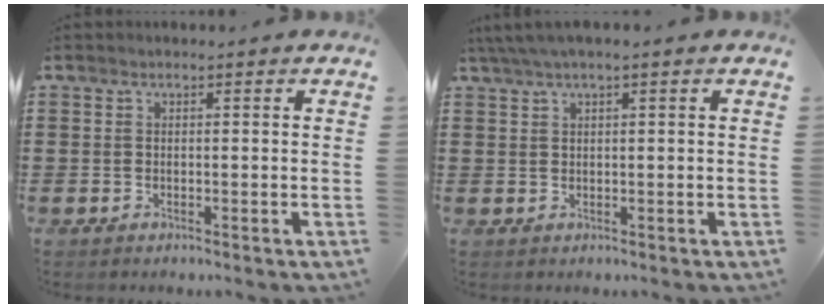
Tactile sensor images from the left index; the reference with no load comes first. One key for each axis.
{"total": 2.0, "fx": 1.0, "fy": 0.0, "fz": 1.7, "tx": -0.033, "ty": 0.001, "tz": 0.018}